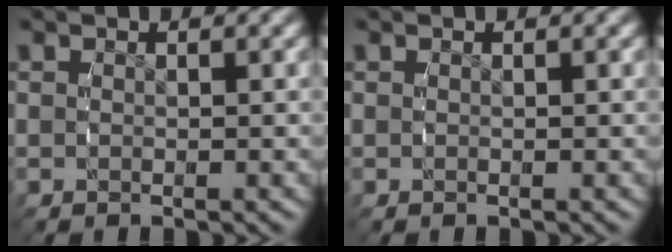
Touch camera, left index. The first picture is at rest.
{"total": 0.0}